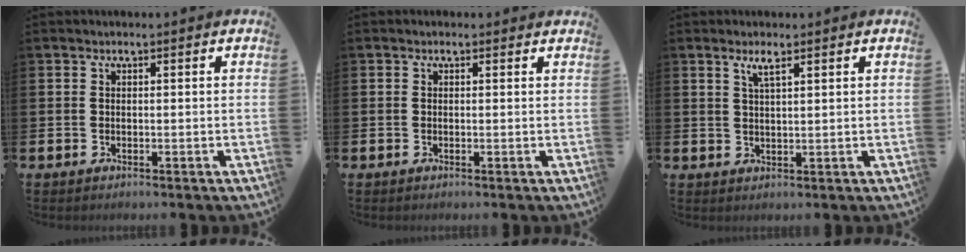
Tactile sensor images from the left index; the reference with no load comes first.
{"total": 0.0}
{"total": 2.3, "force": [1.6, 0.5, 1.6], "torque": [-0.032, 0.003, 0.027]}